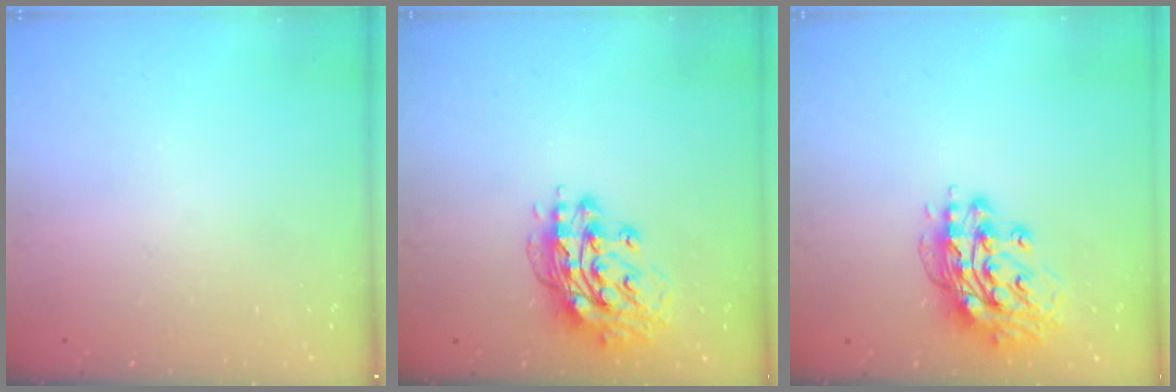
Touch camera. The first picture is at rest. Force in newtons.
{"total": 13.5, "press": 13.4, "slide": 1.3}
{"total": 13.5, "press": 13.4, "slide": 1.3}